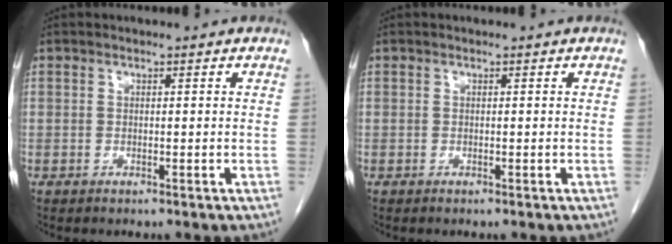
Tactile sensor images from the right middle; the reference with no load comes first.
{"total": 0.0}